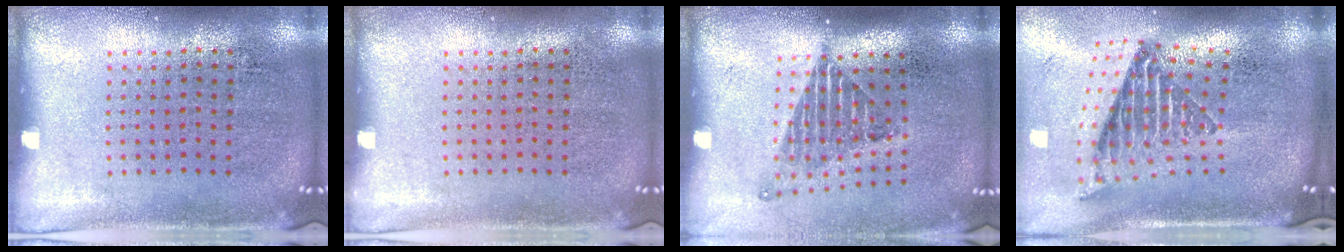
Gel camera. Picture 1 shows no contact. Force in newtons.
{"total": 0.0}
{"total": 1.4, "press": 1.1, "slide": 0.9}
{"total": 2.6, "press": 1.6, "slide": 2.0}